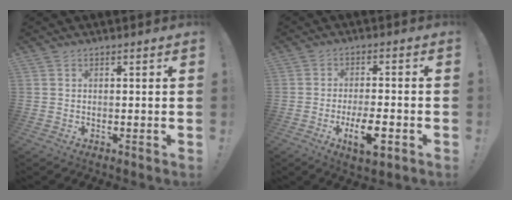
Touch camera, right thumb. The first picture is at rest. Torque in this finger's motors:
{"motor_torque": [0.99, 1.10, 0.49, -0.48, 0.25]}